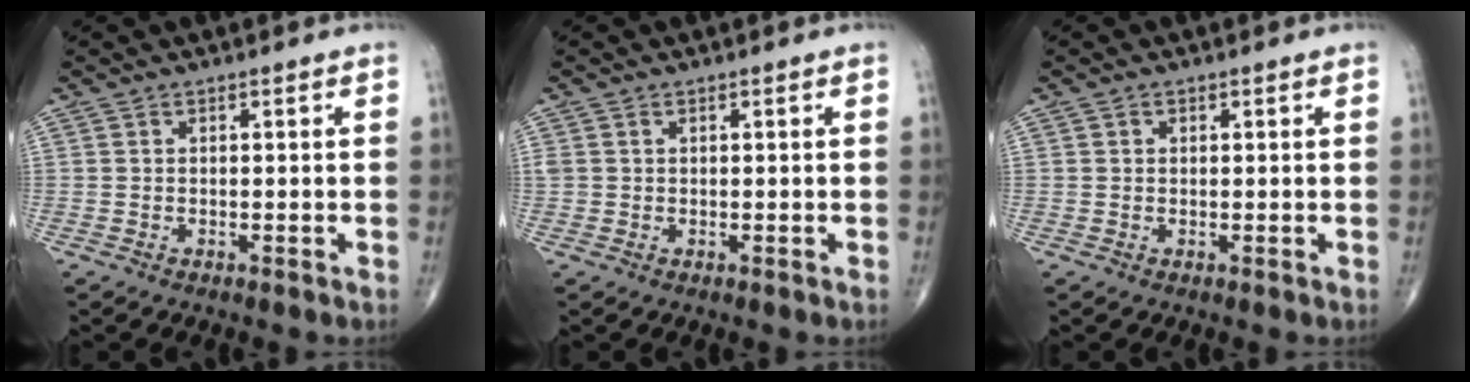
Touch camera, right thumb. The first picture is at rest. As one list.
[{"total": 0.7, "force": [0.2, 0.6, 0.2], "torque": [0.002, 0.001, 0.003]}, {"total": 0.8, "force": [0.3, 0.7, 0.2], "torque": [0.001, 0.000, 0.004]}]